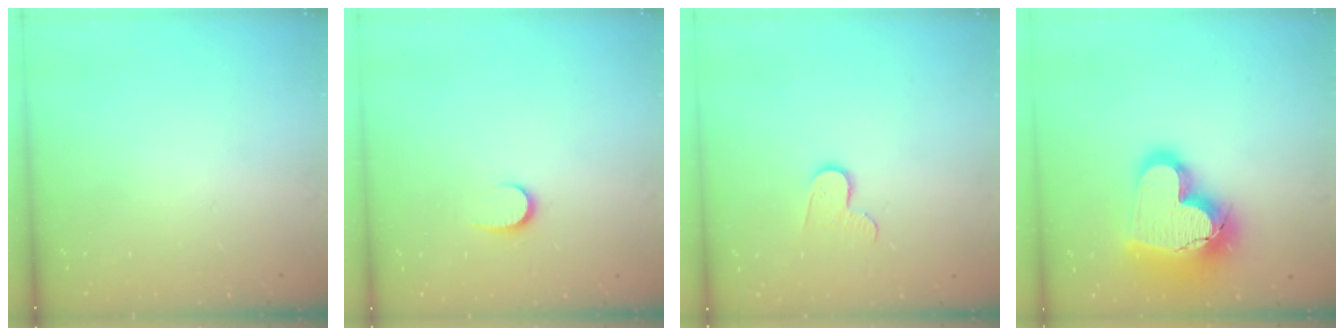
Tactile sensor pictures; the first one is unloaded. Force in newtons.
{"total": 5.4, "press": 5.4, "slide": 0.6}
{"total": 6.3, "press": 6.3, "slide": 0.5}
{"total": 21.8, "press": 21.7, "slide": 1.8}